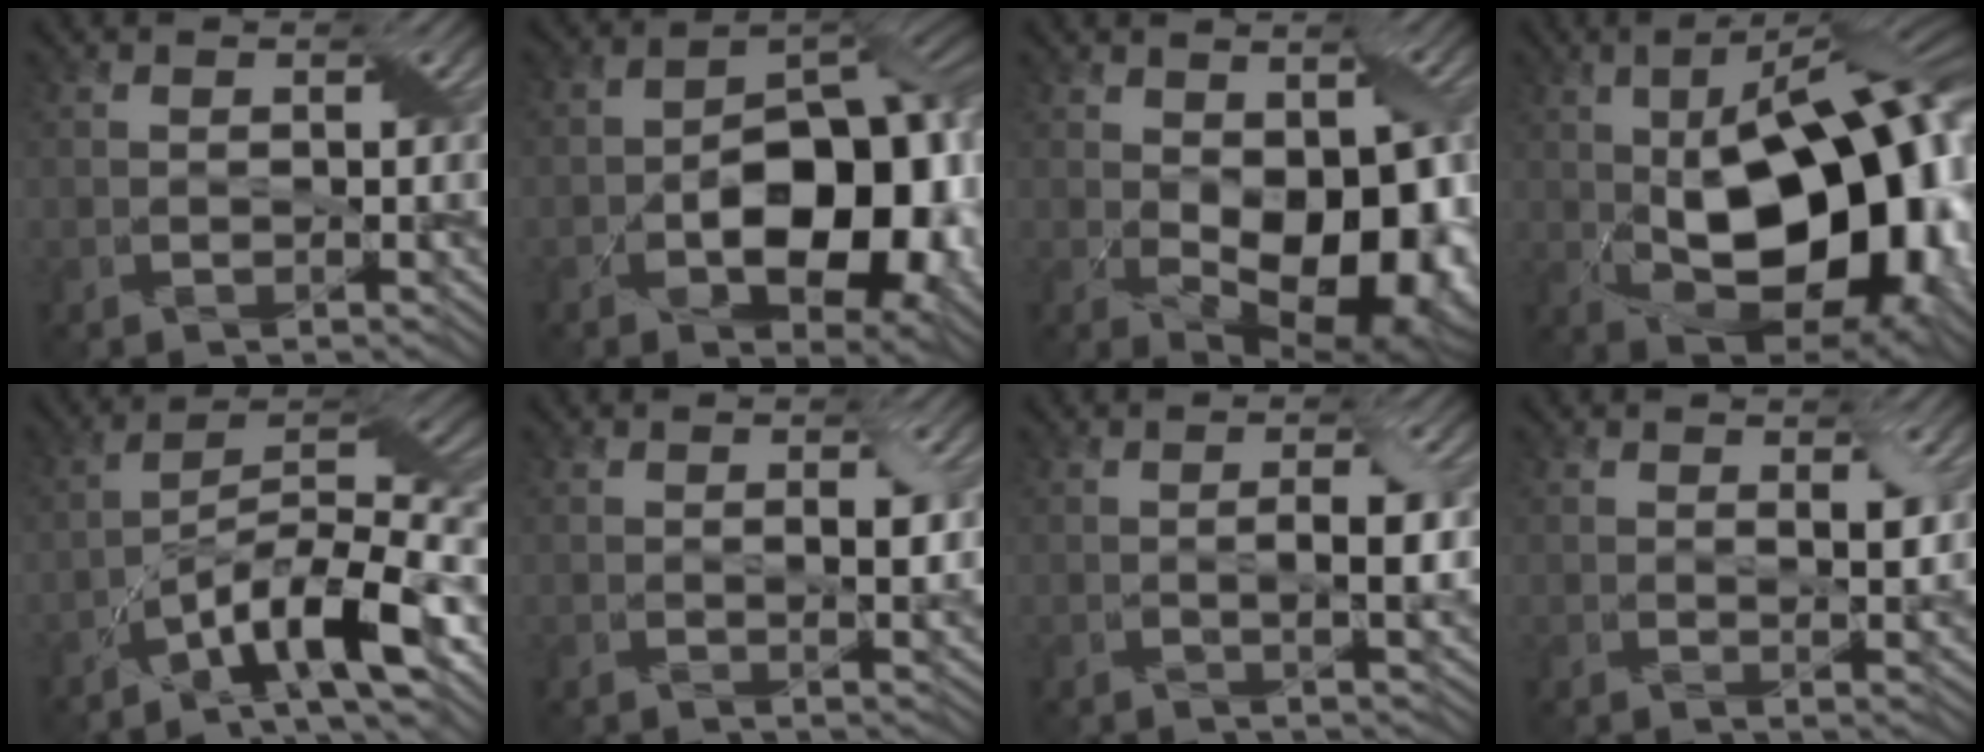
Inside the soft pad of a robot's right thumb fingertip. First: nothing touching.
{"total": 14.0, "force": [-3.8, 8.1, 10.7], "torque": [-0.149, -0.014, -0.061]}
{"total": 14.7, "force": [-2.2, 8.8, 11.6], "torque": [-0.159, -0.039, -0.001]}
{"total": 19.2, "force": [-1.3, 9.5, 16.7], "torque": [-0.245, 0.009, -0.033]}
{"total": 12.4, "force": [-7.3, 3.6, 9.4], "torque": [-0.160, 0.004, -0.143]}
{"total": 2.0, "force": [0.4, 0.6, 1.8], "torque": [-0.030, -0.001, 0.010]}
{"total": 2.9, "force": [-0.1, 0.5, 2.8], "torque": [-0.046, 0.005, 0.000]}
{"total": 2.4, "force": [1.0, 0.8, 2.1], "torque": [-0.039, -0.002, 0.020]}